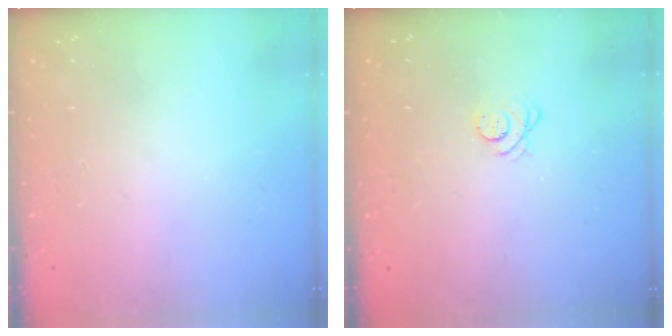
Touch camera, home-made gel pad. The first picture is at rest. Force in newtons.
{"total": 2.7, "press": 2.7, "slide": 0.4}